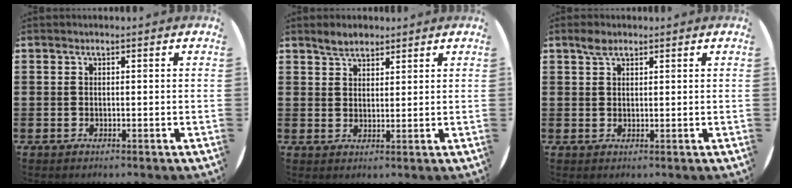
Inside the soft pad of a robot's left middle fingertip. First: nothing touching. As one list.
[{"total": 2.9, "force": [2.6, 1.2, 0.7], "torque": [-0.010, 0.003, 0.048]}, {"total": 1.9, "force": [1.4, 1.0, 0.8], "torque": [-0.011, 0.001, 0.025]}]